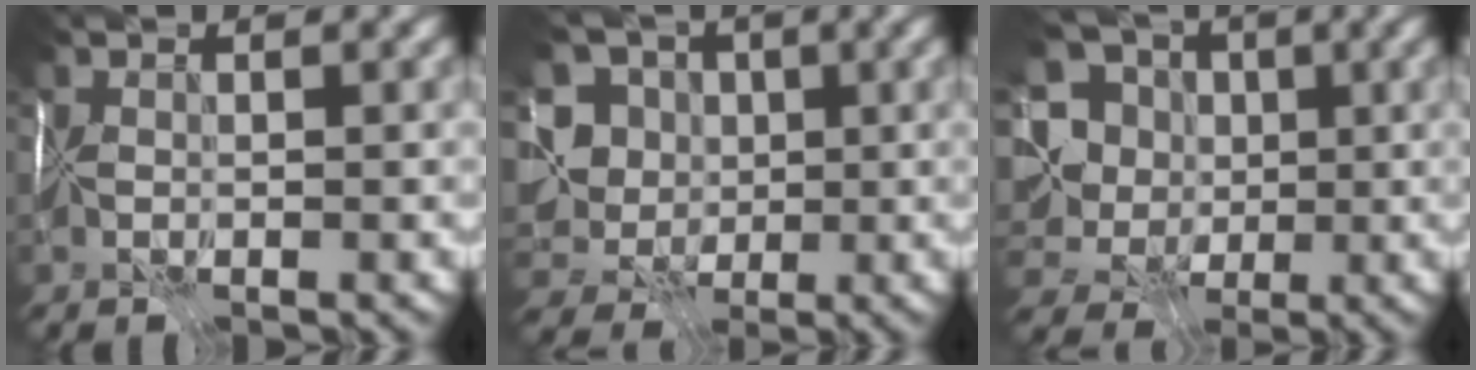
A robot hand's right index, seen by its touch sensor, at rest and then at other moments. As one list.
[{"total": 8.0, "force": [1.5, 6.9, 3.7], "torque": [-0.071, 0.016, 0.008]}, {"total": 9.9, "force": [1.5, 8.6, 4.6], "torque": [-0.111, 0.023, 0.010]}]